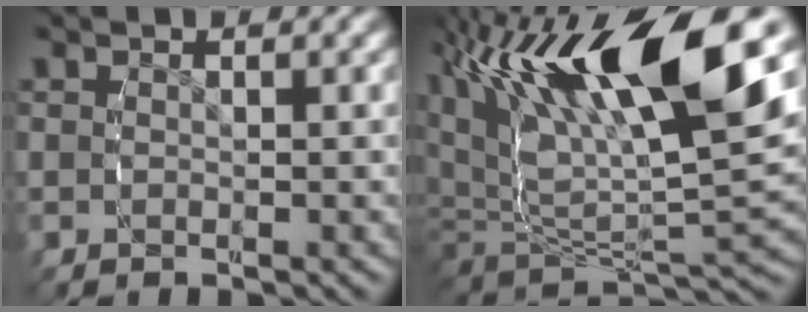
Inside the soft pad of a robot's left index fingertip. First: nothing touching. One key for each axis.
{"total": 14.8, "fx": 3.9, "fy": 7.7, "fz": 12.0, "tx": -0.223, "ty": 0.005, "tz": 0.061}